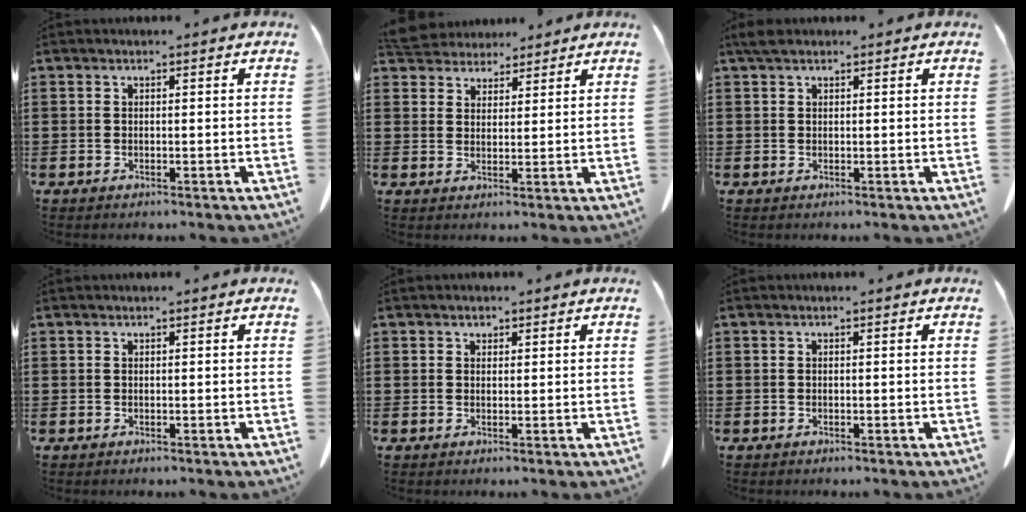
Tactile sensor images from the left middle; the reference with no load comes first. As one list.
[{"total": 4.9, "force": [4.6, 1.6, 0.6], "torque": [-0.032, -0.011, 0.087]}, {"total": 1.6, "force": [1.1, 0.8, 0.8], "torque": [-0.021, 0.004, 0.022]}, {"total": 0.0}, {"total": 1.0, "force": [0.8, 0.6, 0.2], "torque": [0.002, -0.003, 0.015]}, {"total": 0.0}]